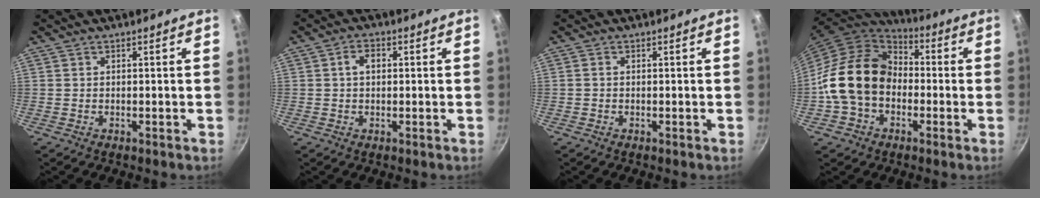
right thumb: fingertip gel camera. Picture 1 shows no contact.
{"total": 3.4, "force": [0.5, 2.4, 2.4], "torque": [-0.029, 0.009, 0.005]}
{"total": 0.5, "force": [0.0, 0.4, 0.3], "torque": [-0.005, 0.004, -0.002]}
{"total": 17.5, "force": [-1.7, 13.5, 10.9], "torque": [-0.166, 0.044, -0.041]}